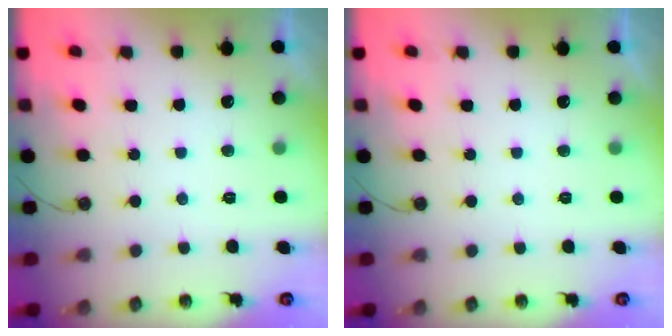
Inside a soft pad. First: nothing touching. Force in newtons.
{"total": 0.0}